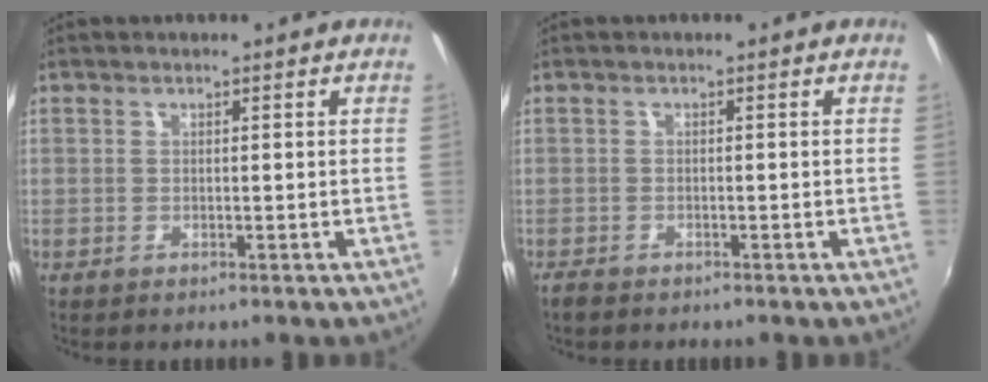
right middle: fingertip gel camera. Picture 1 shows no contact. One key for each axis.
{"total": 1.8, "fx": -1.6, "fy": 0.6, "fz": 0.5, "tx": -0.017, "ty": -0.006, "tz": -0.031}